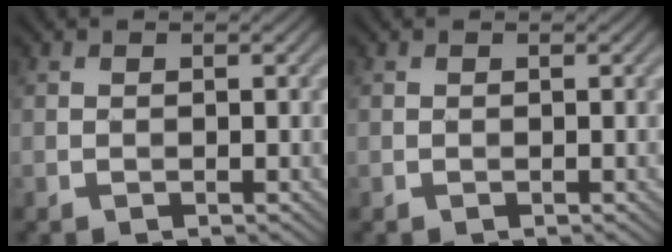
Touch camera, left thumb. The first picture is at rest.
{"total": 0.0}